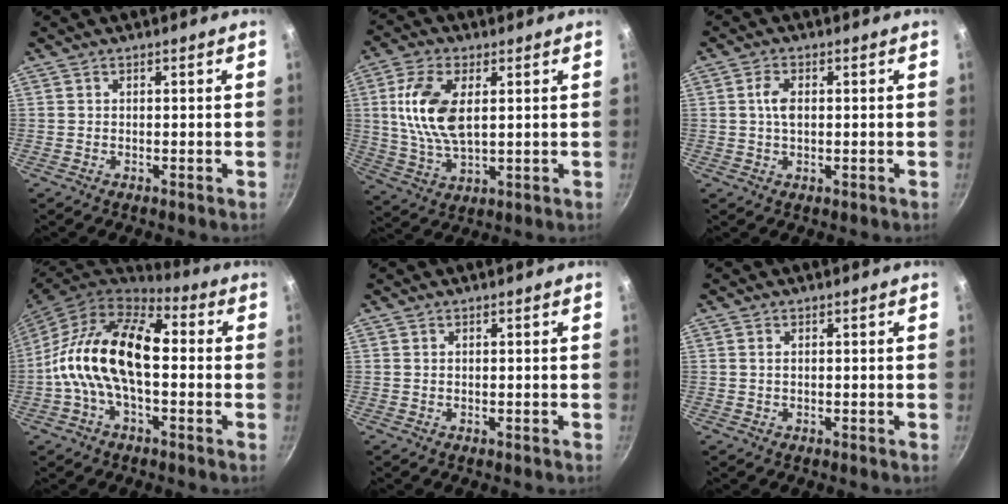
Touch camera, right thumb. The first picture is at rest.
{"total": 12.2, "force": [2.5, 6.2, 10.2], "torque": [-0.200, -0.006, 0.050]}
{"total": 3.6, "force": [0.4, 2.0, 3.0], "torque": [-0.059, 0.006, 0.004]}
{"total": 18.0, "force": [-0.4, 10.0, 14.9], "torque": [-0.254, 0.038, -0.030]}
{"total": 0.0}
{"total": 0.7, "force": [0.2, 0.3, 0.5], "torque": [-0.010, 0.001, 0.003]}